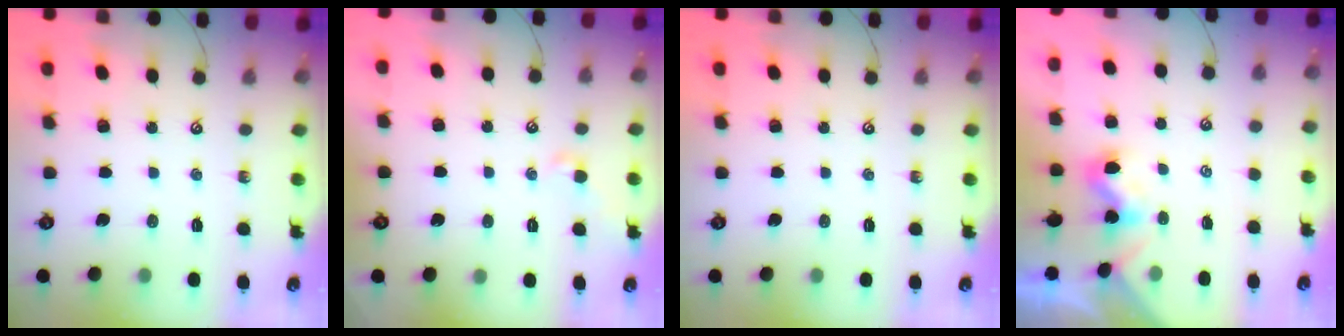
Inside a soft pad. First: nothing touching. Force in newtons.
{"total": 0.8, "press": 0.7, "slide": 0.5}
{"total": 0.0}
{"total": 2.5, "press": 2.5, "slide": 0.3}